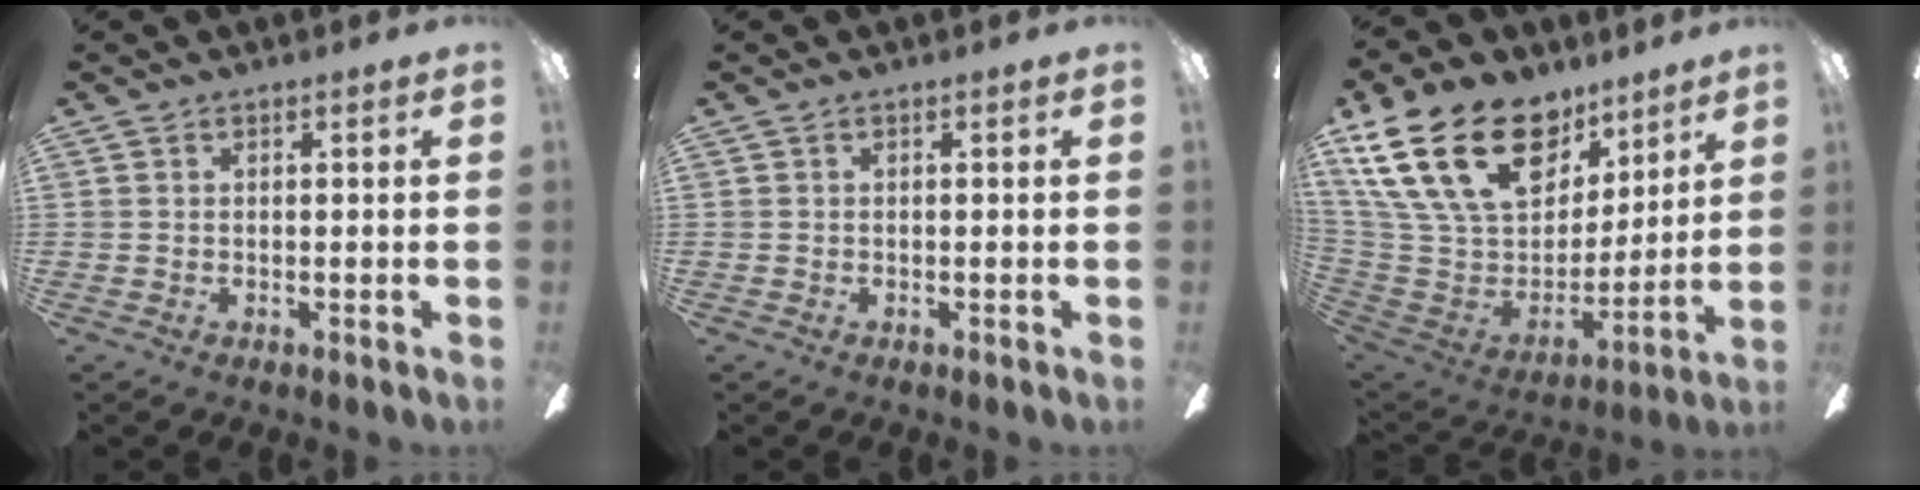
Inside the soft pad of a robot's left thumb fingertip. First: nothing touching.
{"total": 0.0}
{"total": 28.3, "force": [14.4, 17.4, 17.0], "torque": [-0.321, -0.061, 0.279]}